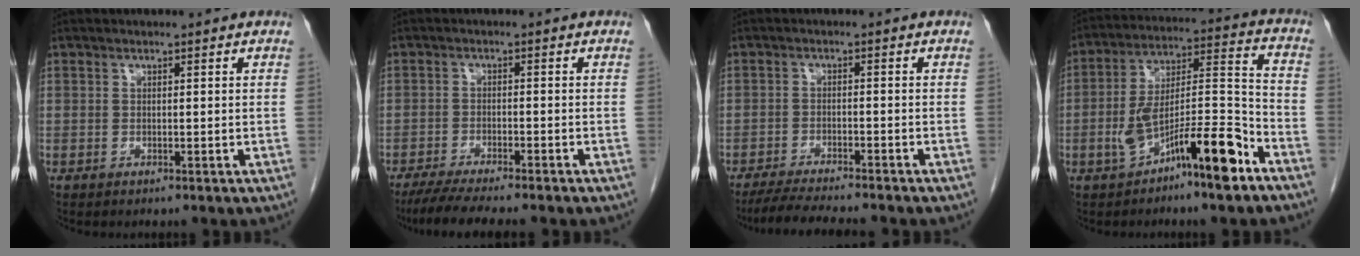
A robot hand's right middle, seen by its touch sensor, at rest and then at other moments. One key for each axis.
{"total": 8.1, "fx": -6.9, "fy": 0.1, "fz": 4.3, "tx": -0.067, "ty": -0.022, "tz": -0.111}
{"total": 8.1, "fx": -7.2, "fy": -0.1, "fz": 3.6, "tx": -0.058, "ty": -0.021, "tz": -0.118}
{"total": 13.9, "fx": -7.4, "fy": 2.1, "fz": 11.6, "tx": -0.205, "ty": 0.017, "tz": -0.123}